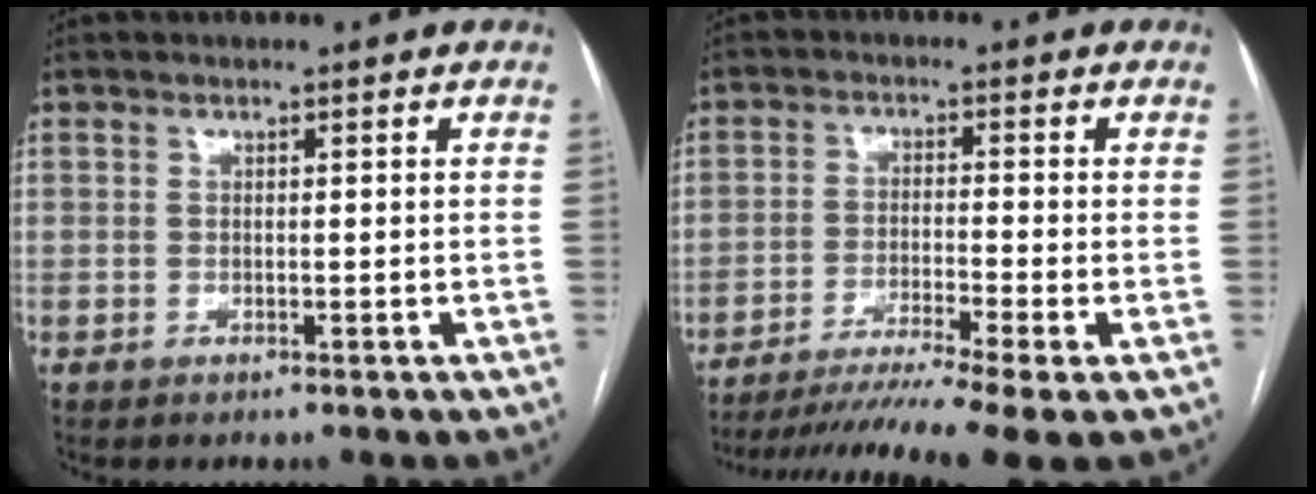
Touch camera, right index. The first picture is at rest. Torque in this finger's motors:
{"motor_torque": [0.96, -0.80, 0.27, 0.11]}